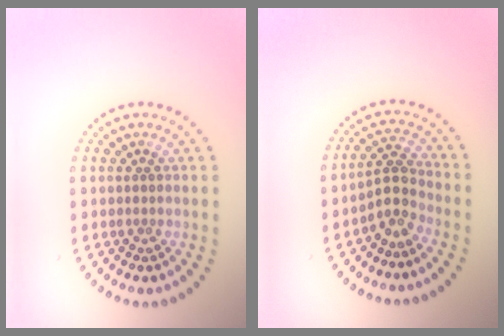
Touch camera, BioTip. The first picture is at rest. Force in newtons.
{"total": 2.5, "press": 1.9, "slide": 1.7}